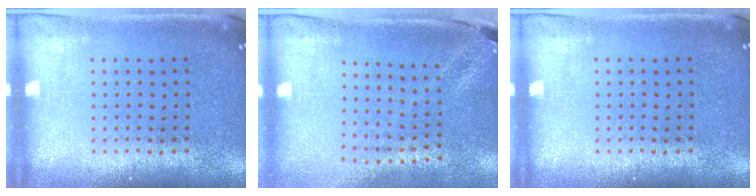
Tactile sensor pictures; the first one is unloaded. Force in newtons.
{"total": 1.9, "press": 1.6, "slide": 1.1}
{"total": 0.0}